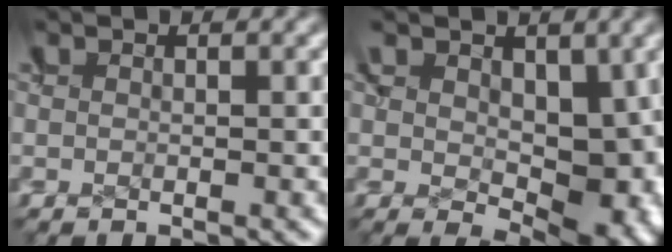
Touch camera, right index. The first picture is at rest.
{"total": 5.6, "force": [-0.7, 3.5, 4.3], "torque": [-0.075, -0.037, 0.005]}